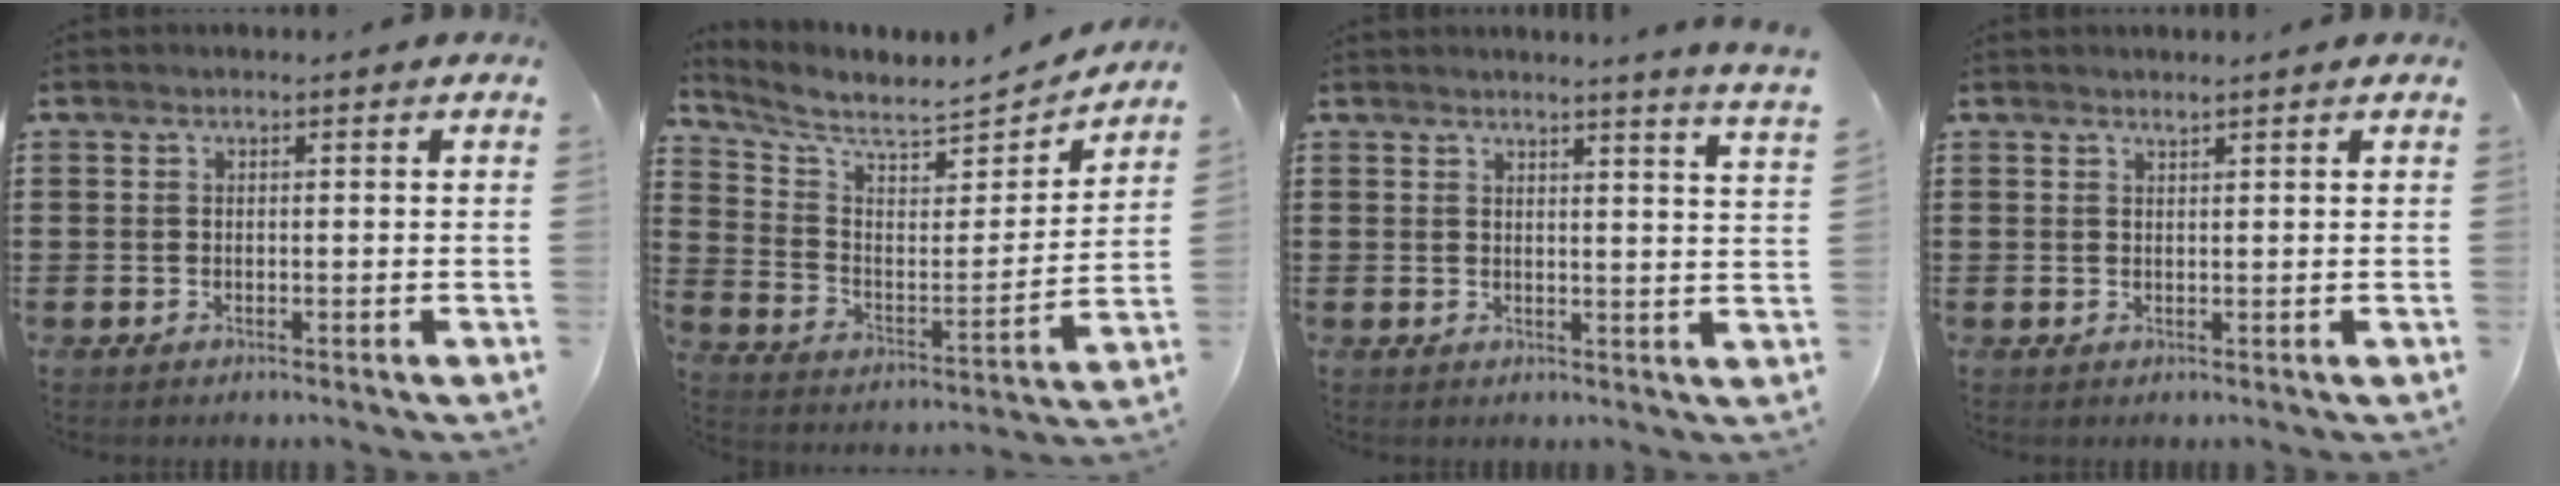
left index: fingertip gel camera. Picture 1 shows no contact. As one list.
[{"total": 6.4, "force": [6.0, 1.2, 2.1], "torque": [-0.074, -0.044, 0.100]}, {"total": 2.9, "force": [2.6, -1.1, 0.5], "torque": [-0.012, -0.025, 0.041]}, {"total": 0.9, "force": [0.9, -0.1, 0.1], "torque": [-0.004, -0.004, 0.017]}]